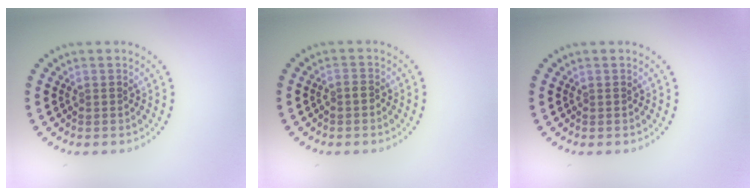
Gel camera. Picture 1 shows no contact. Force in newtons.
{"total": 0.7, "press": 0.5, "slide": 0.5}
{"total": 0.0}